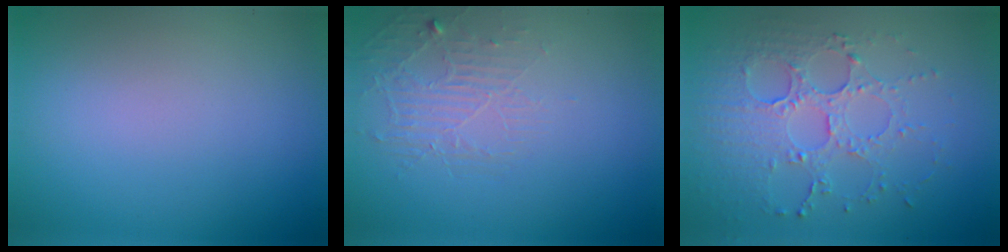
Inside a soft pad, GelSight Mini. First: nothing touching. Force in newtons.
{"total": 1.8, "press": 0.8, "slide": 1.6}
{"total": 4.6, "press": 3.7, "slide": 2.8}